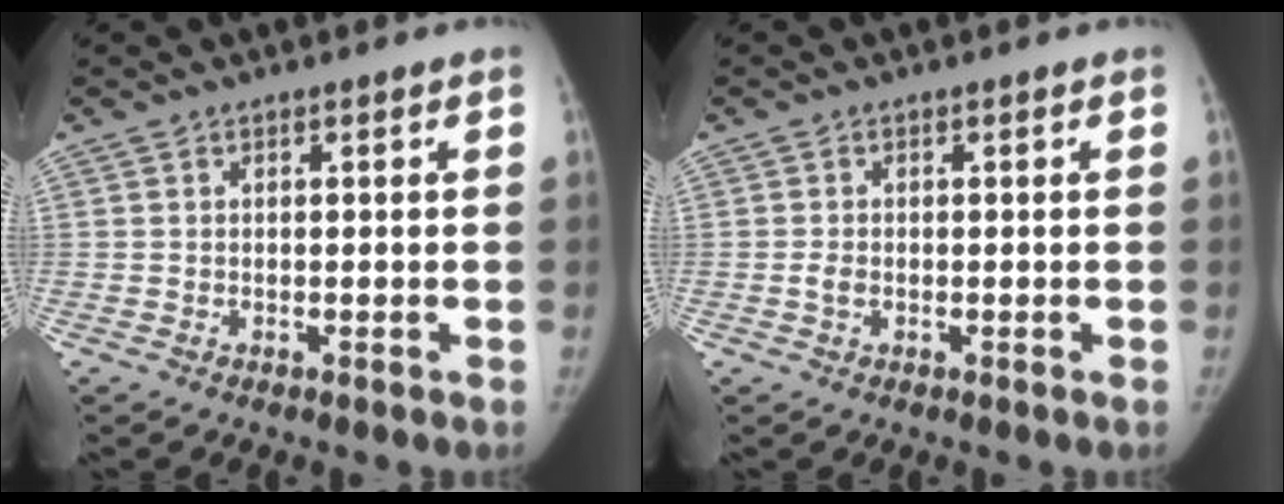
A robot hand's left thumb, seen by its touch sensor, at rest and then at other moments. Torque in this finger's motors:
{"motor_torque": [-0.05, 0.67, 0.03, -0.46, 0.14]}